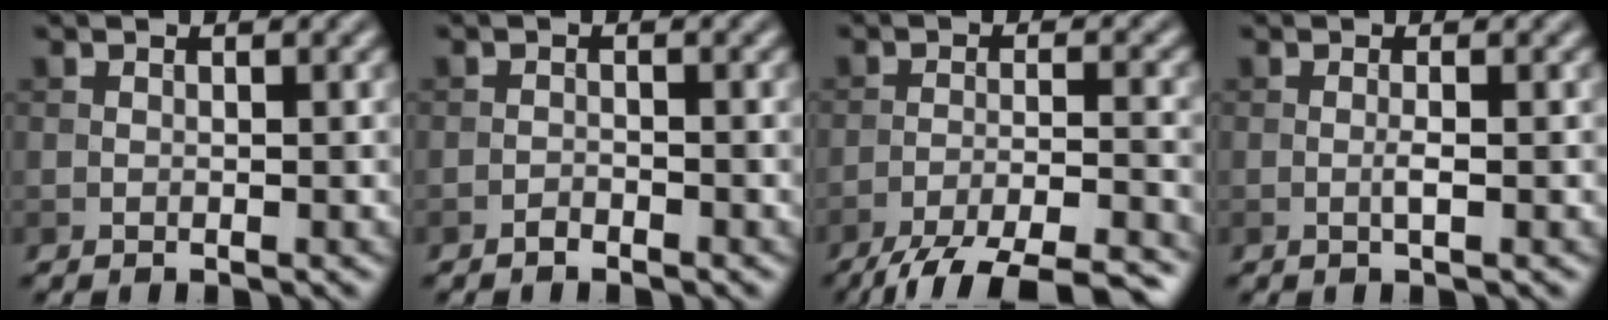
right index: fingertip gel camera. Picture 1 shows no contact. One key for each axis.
{"total": 0.8, "fx": -0.7, "fy": 0.2, "fz": 0.3, "tx": -0.003, "ty": 0.002, "tz": -0.015}
{"total": 9.9, "fx": -8.3, "fy": 2.0, "fz": 4.9, "tx": -0.073, "ty": -0.016, "tz": -0.124}
{"total": 1.0, "fx": -0.2, "fy": 0.1, "fz": 1.0, "tx": -0.019, "ty": 0.000, "tz": -0.006}